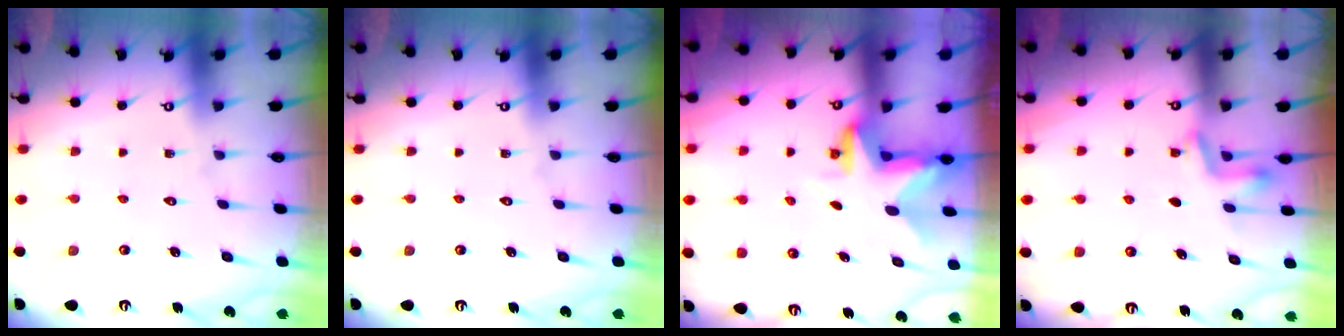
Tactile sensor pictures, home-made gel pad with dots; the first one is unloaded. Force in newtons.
{"total": 0.0}
{"total": 3.3, "press": 3.3, "slide": 0.2}
{"total": 3.5, "press": 3.5, "slide": 0.3}